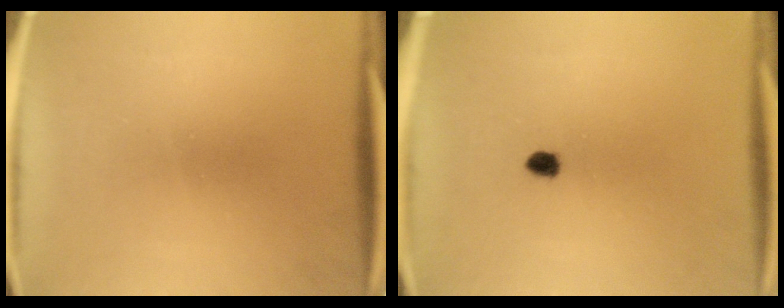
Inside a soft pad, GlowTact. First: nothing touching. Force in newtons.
{"total": 1.7}